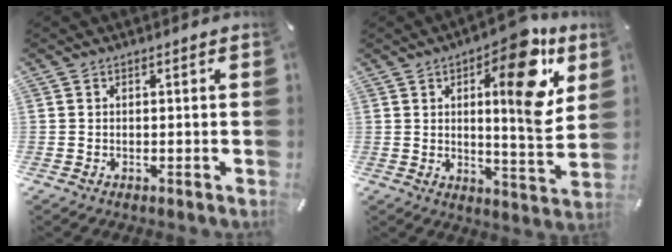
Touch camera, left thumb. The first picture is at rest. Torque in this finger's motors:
{"motor_torque": [0.44, 0.43, 0.62, 0.34, 0.17]}